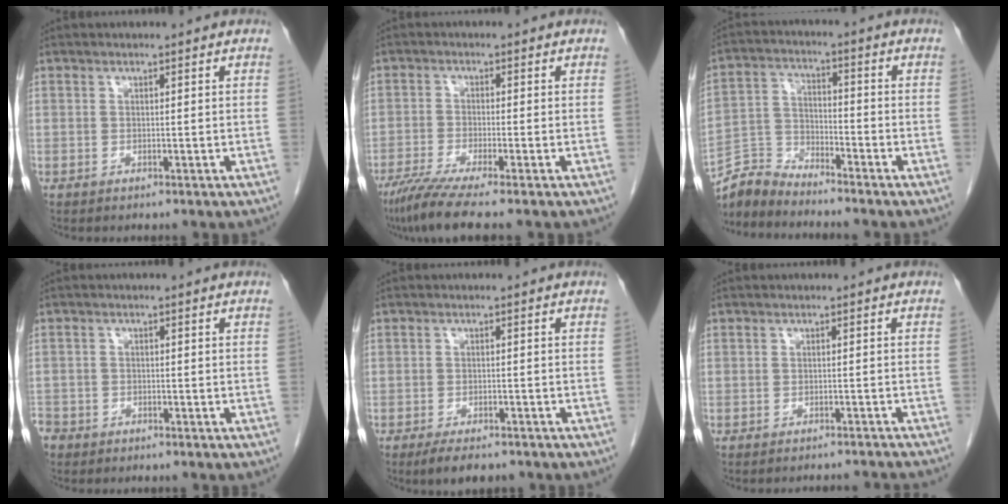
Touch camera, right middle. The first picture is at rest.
{"total": 6.9, "force": [-5.4, -0.8, 4.3], "torque": [-0.072, -0.023, -0.096]}
{"total": 6.1, "force": [-6.1, 0.3, -0.1], "torque": [0.000, 0.005, -0.118]}
{"total": 4.2, "force": [-3.1, 2.7, 0.6], "torque": [-0.016, 0.003, -0.062]}
{"total": 4.7, "force": [-3.7, 1.4, 2.5], "torque": [-0.045, -0.009, -0.053]}
{"total": 6.6, "force": [-6.5, -0.2, 1.3], "torque": [-0.010, -0.004, -0.070]}